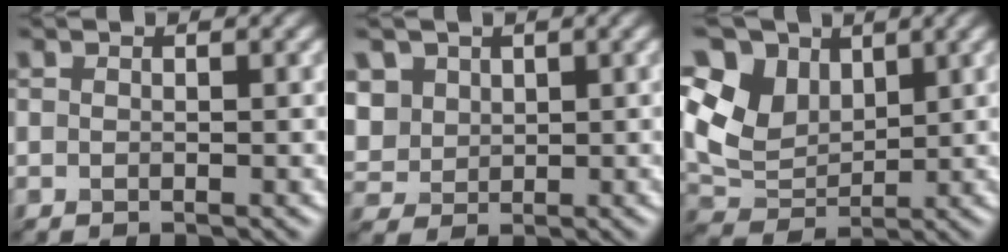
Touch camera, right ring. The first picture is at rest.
{"total": 2.8, "force": [1.7, 2.3, 0.1], "torque": [-0.040, 0.010, 0.060]}
{"total": 6.3, "force": [3.1, 4.6, 3.0], "torque": [-0.103, 0.027, 0.072]}